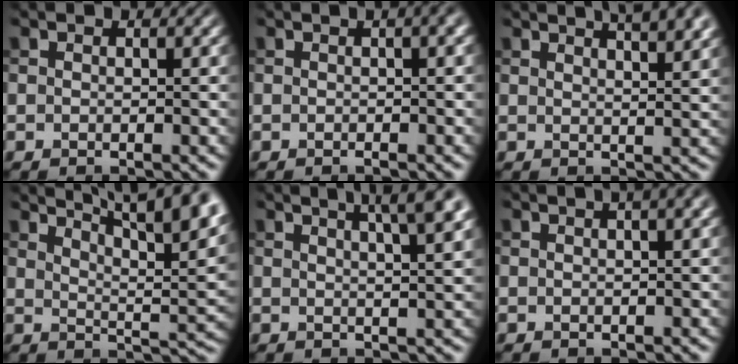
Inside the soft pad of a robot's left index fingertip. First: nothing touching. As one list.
[{"total": 4.7, "force": [0.8, 1.9, 4.3], "torque": [-0.025, 0.017, -0.006]}, {"total": 7.8, "force": [5.2, 2.7, 5.2], "torque": [-0.026, 0.041, 0.038]}, {"total": 14.3, "force": [10.0, 4.2, 9.2], "torque": [-0.097, 0.034, 0.111]}, {"total": 7.6, "force": [4.5, 2.3, 5.7], "torque": [-0.041, 0.038, 0.031]}, {"total": 4.5, "force": [2.3, 1.6, 3.4], "torque": [-0.027, 0.017, 0.010]}]